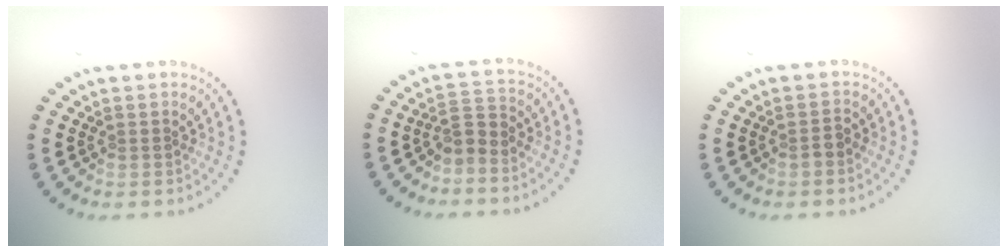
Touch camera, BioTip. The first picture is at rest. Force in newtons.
{"total": 2.1, "press": 1.5, "slide": 1.5}
{"total": 0.9, "press": 0.8, "slide": 0.4}